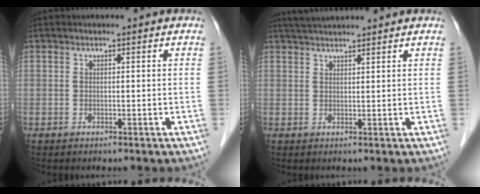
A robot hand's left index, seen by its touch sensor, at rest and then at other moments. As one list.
[{"total": 5.0, "force": [4.7, 0.1, 1.8], "torque": [-0.030, 0.035, 0.079]}]